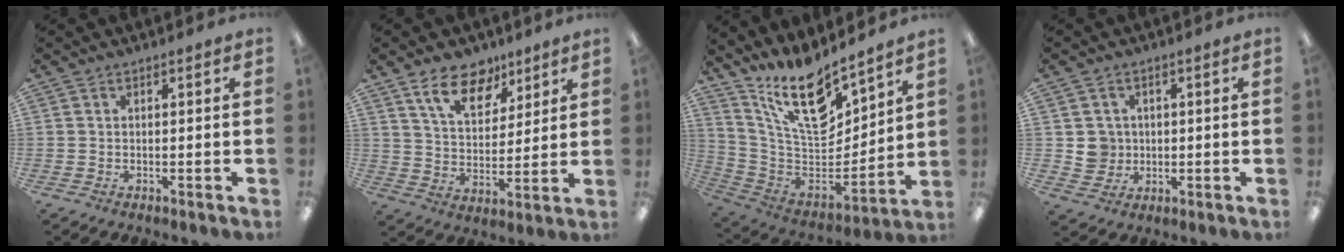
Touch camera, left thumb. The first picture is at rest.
{"total": 13.2, "force": [9.0, 7.4, 6.3], "torque": [-0.104, -0.038, 0.166]}
{"total": 18.3, "force": [13.4, 7.0, 10.3], "torque": [-0.189, -0.090, 0.237]}
{"total": 5.0, "force": [0.7, 4.9, 0.3], "torque": [0.002, 0.002, 0.013]}